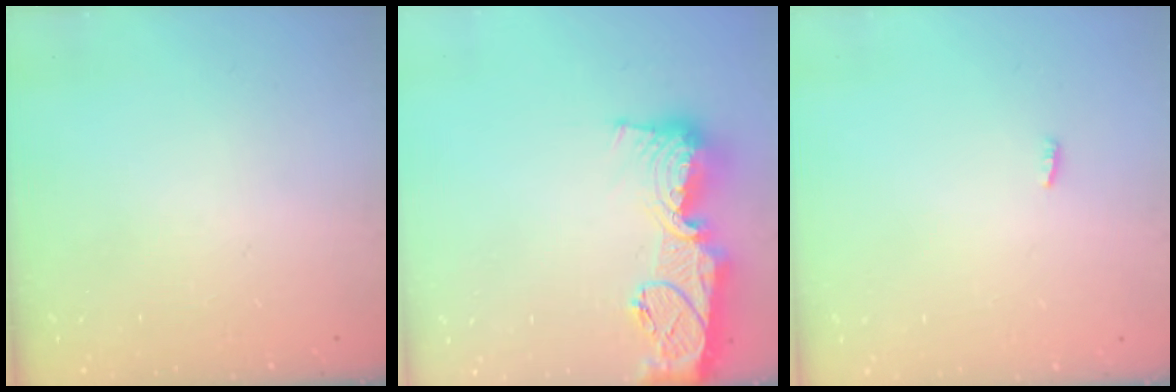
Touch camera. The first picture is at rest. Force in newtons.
{"total": 18.5, "press": 18.4, "slide": 1.7}
{"total": 2.3, "press": 2.1, "slide": 0.8}